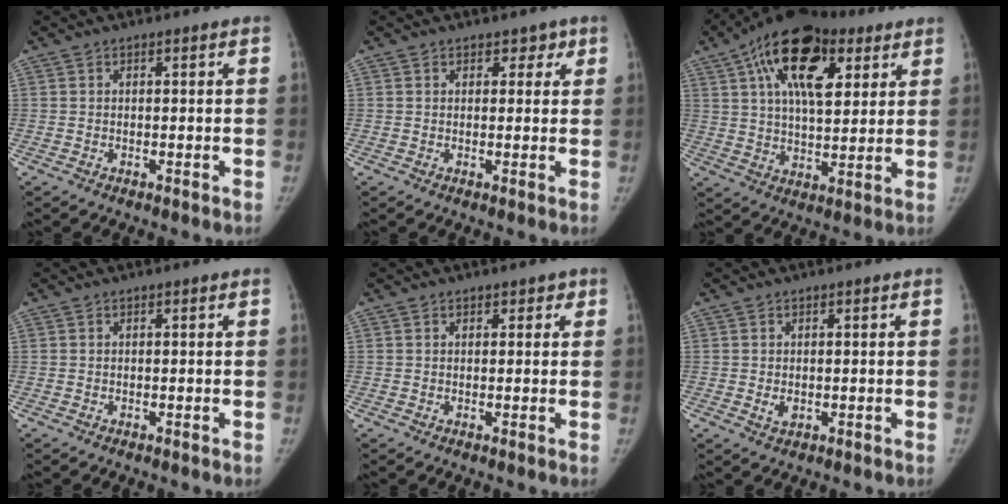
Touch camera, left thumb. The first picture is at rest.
{"total": 2.5, "force": [1.6, 1.9, 0.8], "torque": [0.020, -0.006, 0.015]}
{"total": 19.9, "force": [8.7, 10.4, 14.6], "torque": [-0.220, -0.007, 0.140]}
{"total": 0.0}
{"total": 1.6, "force": [1.0, 1.2, 0.4], "torque": [0.016, -0.003, 0.008]}
{"total": 1.7, "force": [0.0, 1.2, 1.1], "torque": [-0.015, -0.003, 0.004]}